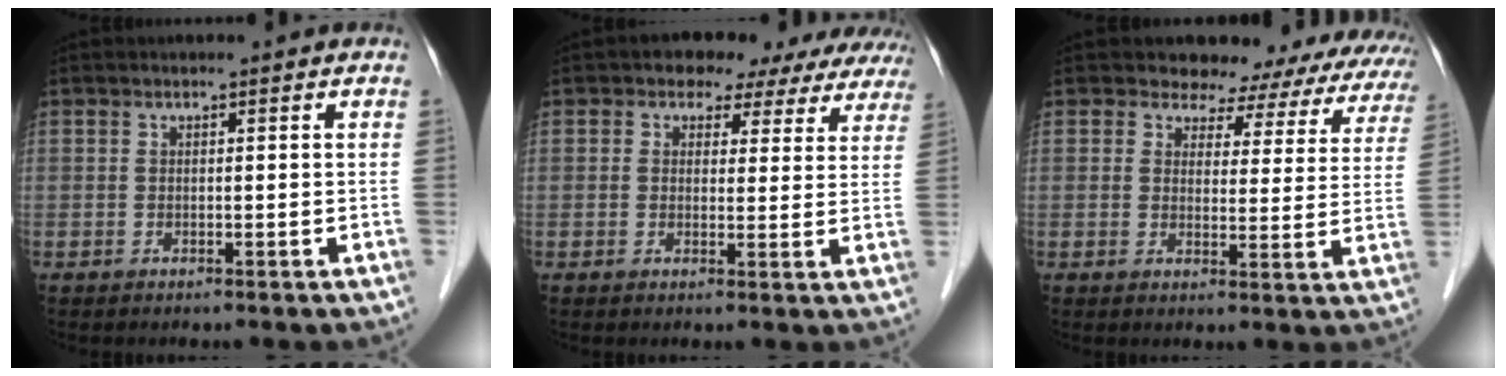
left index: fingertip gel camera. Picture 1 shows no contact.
{"total": 10.6, "force": [8.7, 5.3, 2.9], "torque": [-0.010, 0.014, 0.076]}
{"total": 12.9, "force": [11.4, 5.7, 2.1], "torque": [0.010, -0.017, 0.089]}